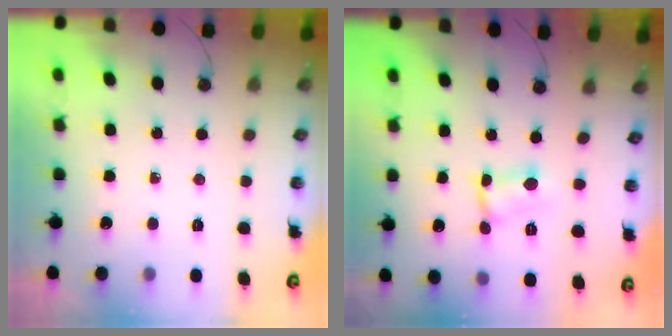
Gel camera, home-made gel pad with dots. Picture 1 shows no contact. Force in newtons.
{"total": 2.9, "press": 1.4, "slide": 2.5}